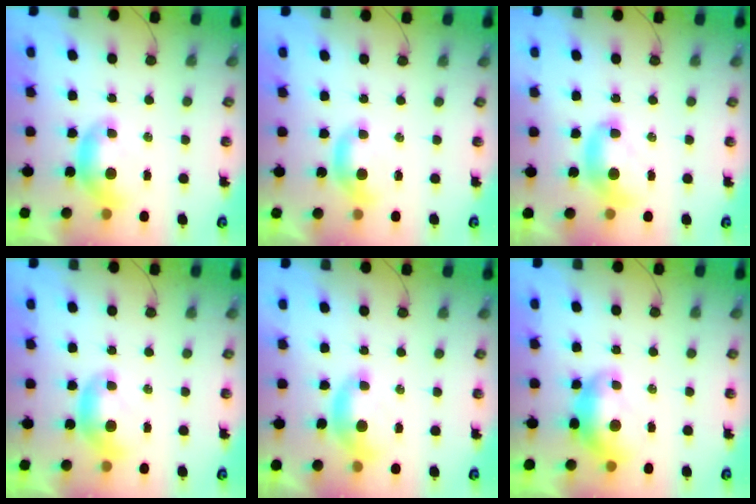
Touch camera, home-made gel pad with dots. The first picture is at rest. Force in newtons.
{"total": 0.9, "press": 0.7, "slide": 0.6}
{"total": 2.1, "press": 2.1, "slide": 0.2}
{"total": 0.0}
{"total": 1.8, "press": 1.7, "slide": 0.7}
{"total": 1.6, "press": 1.4, "slide": 0.6}